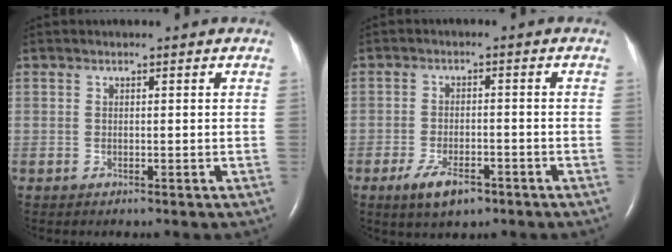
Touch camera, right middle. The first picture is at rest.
{"total": 5.6, "force": [-3.5, 2.2, 3.8], "torque": [-0.076, -0.004, -0.053]}